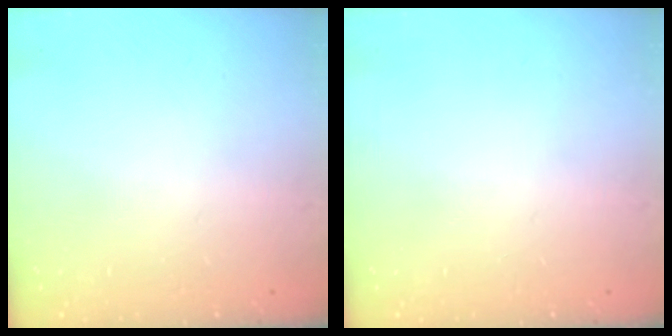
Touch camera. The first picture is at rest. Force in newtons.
{"total": 0.0}